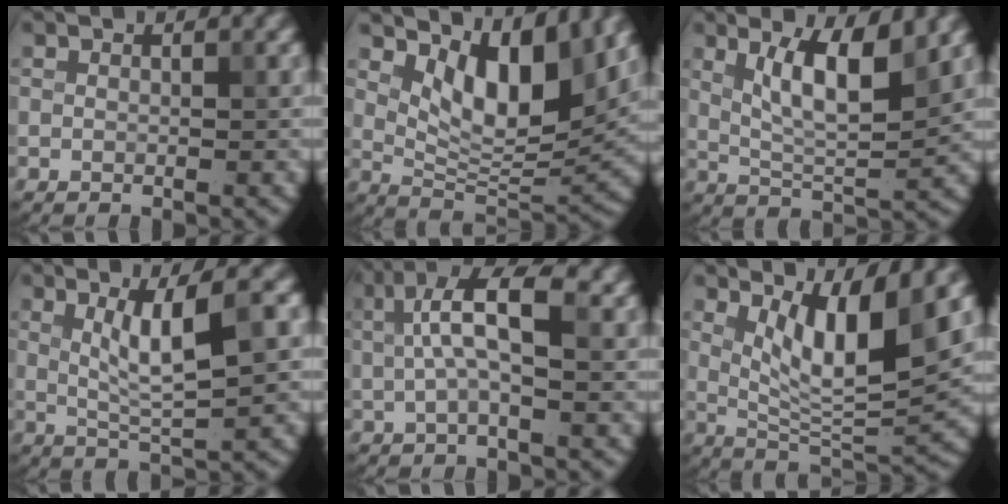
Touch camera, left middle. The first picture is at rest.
{"total": 7.6, "force": [3.5, 3.2, 6.0], "torque": [-0.093, -0.014, 0.058]}
{"total": 6.1, "force": [2.4, 1.7, 5.4], "torque": [-0.098, -0.003, 0.045]}
{"total": 5.3, "force": [1.3, 0.9, 5.1], "torque": [-0.093, 0.000, 0.028]}
{"total": 5.8, "force": [1.3, 1.9, 5.4], "torque": [-0.105, 0.014, 0.017]}
{"total": 7.6, "force": [2.8, 1.7, 6.9], "torque": [-0.114, -0.014, 0.054]}